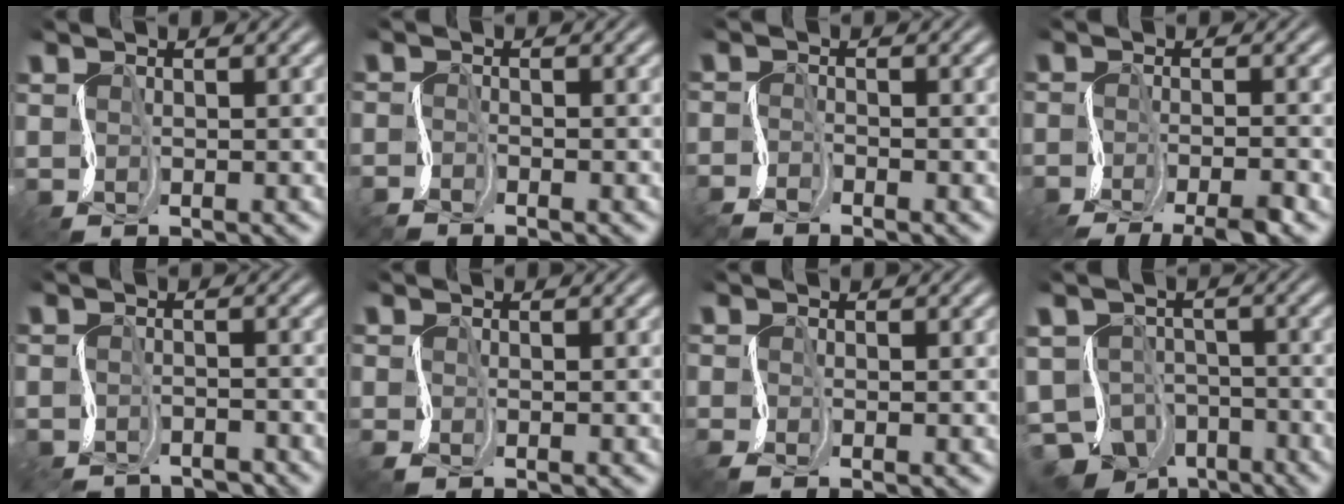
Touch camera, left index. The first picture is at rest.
{"total": 2.0, "force": [-2.0, 0.1, 0.2], "torque": [-0.011, -0.003, -0.049]}
{"total": 2.3, "force": [-2.3, 0.2, 0.3], "torque": [-0.014, -0.003, -0.056]}
{"total": 5.1, "force": [-4.1, 0.7, 3.1], "torque": [-0.043, -0.006, -0.079]}
{"total": 3.9, "force": [-3.9, 0.4, 0.1], "torque": [-0.006, -0.006, -0.070]}
{"total": 1.2, "force": [-1.0, 0.2, 0.7], "torque": [-0.021, -0.004, -0.026]}
{"total": 1.4, "force": [-1.1, 0.0, 0.8], "torque": [-0.022, -0.005, -0.032]}
{"total": 7.3, "force": [-5.0, 4.1, 3.3], "torque": [-0.054, -0.013, -0.101]}